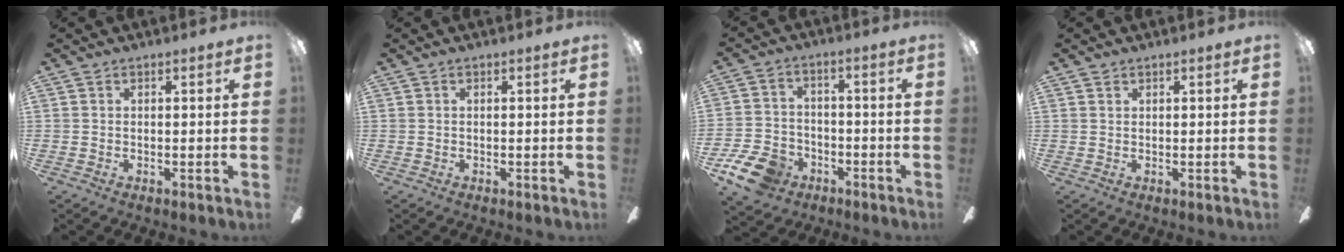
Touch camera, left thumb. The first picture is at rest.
{"total": 0.0}
{"total": 10.8, "force": [-6.6, 6.9, 5.0], "torque": [-0.116, 0.040, -0.122]}
{"total": 0.7, "force": [0.6, 0.3, 0.0], "torque": [-0.001, 0.001, 0.011]}